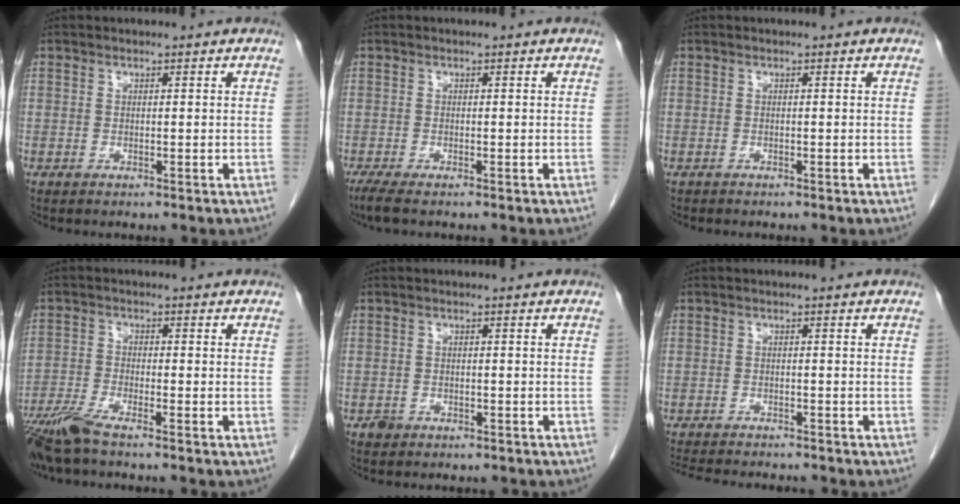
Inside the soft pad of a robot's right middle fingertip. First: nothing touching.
{"total": 2.7, "force": [-2.1, 0.2, 1.7], "torque": [-0.036, -0.011, -0.038]}
{"total": 0.5, "force": [-0.5, 0.2, 0.1], "torque": [-0.010, -0.001, -0.010]}
{"total": 5.8, "force": [-4.7, 0.1, 3.4], "torque": [-0.076, -0.019, -0.094]}
{"total": 1.6, "force": [-1.1, 1.1, 0.2], "torque": [-0.011, 0.004, -0.014]}
{"total": 9.4, "force": [-8.6, 1.6, 3.4], "torque": [-0.056, -0.009, -0.123]}